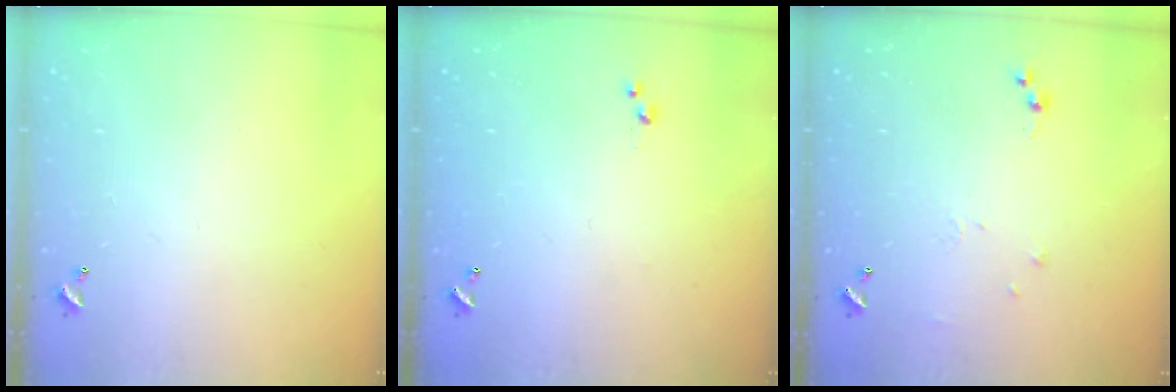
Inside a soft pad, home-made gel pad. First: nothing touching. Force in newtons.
{"total": 3.0, "press": 3.0, "slide": 0.4}
{"total": 5.1, "press": 5.1, "slide": 0.6}